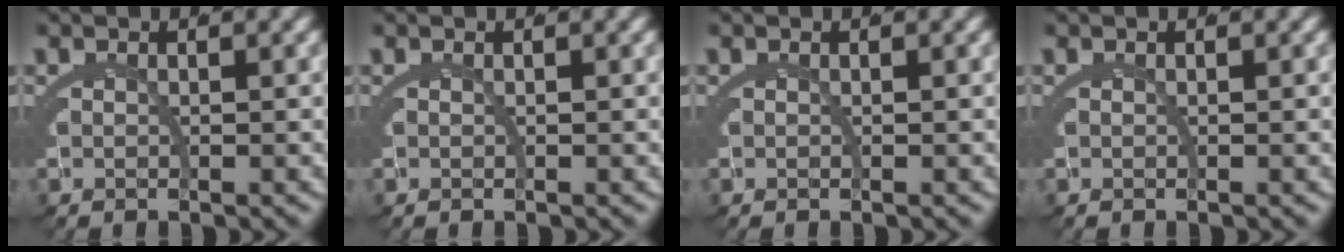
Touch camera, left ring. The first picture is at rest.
{"total": 0.0}
{"total": 0.0}
{"total": 0.0}